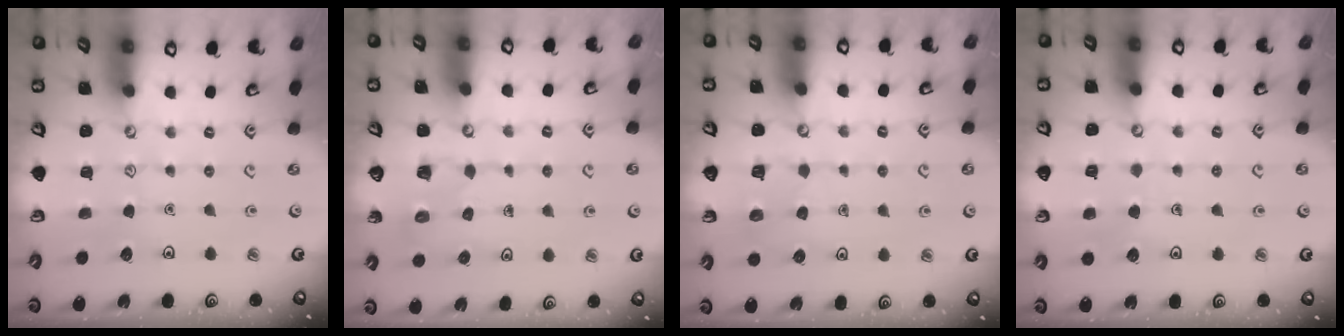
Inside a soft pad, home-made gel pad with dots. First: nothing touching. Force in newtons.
{"total": 2.6, "press": 2.6, "slide": 0.3}
{"total": 3.8, "press": 3.8, "slide": 0.3}
{"total": 2.9, "press": 2.9, "slide": 0.2}